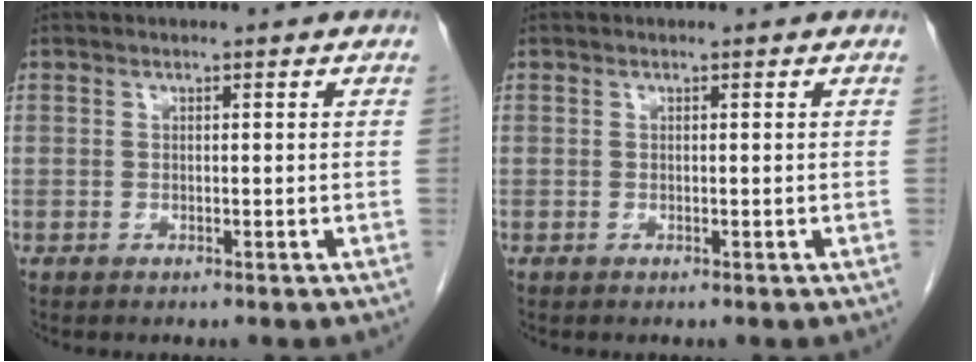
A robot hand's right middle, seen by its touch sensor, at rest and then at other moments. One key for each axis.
{"total": 0.0}